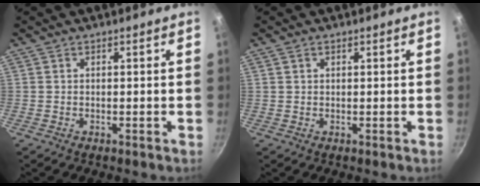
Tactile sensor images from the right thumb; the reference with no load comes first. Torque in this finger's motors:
{"motor_torque": [0.07, -0.39, -0.39, -0.02, 0.05]}